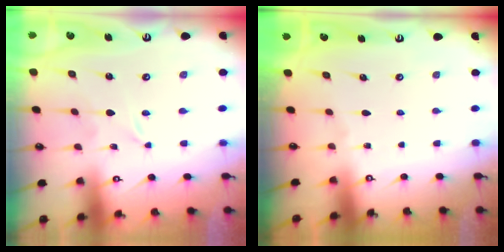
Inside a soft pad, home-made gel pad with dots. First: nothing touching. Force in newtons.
{"total": 0.0}